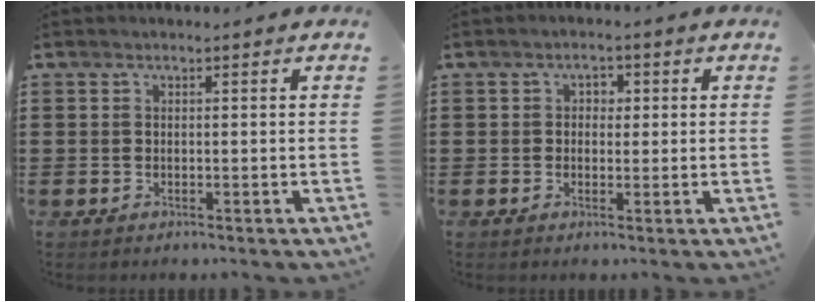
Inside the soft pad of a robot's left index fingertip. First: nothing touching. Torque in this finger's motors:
{"motor_torque": [0.08, 0.03, 0.03, 0.02]}